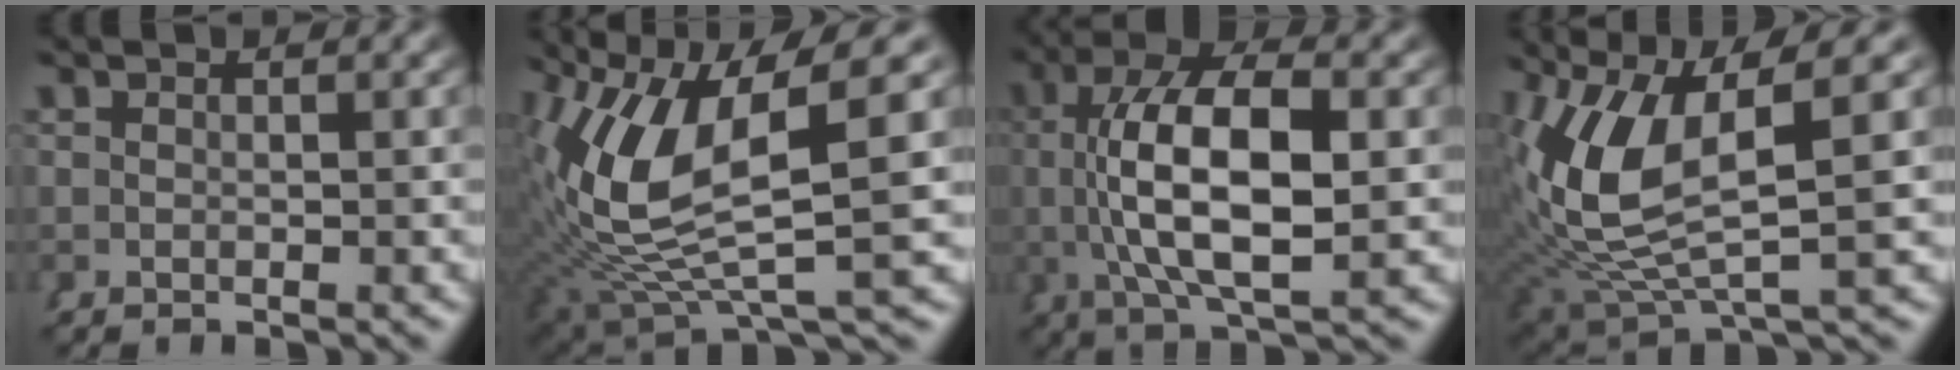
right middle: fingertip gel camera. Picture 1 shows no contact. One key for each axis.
{"total": 12.2, "fx": 1.0, "fy": 6.6, "fz": 10.2, "tx": -0.187, "ty": -0.019, "tz": 0.030}
{"total": 9.7, "fx": 1.3, "fy": 4.1, "fz": 8.7, "tx": -0.155, "ty": -0.007, "tz": 0.031}
{"total": 9.9, "fx": 1.1, "fy": 5.5, "fz": 8.1, "tx": -0.169, "ty": -0.017, "tz": 0.035}